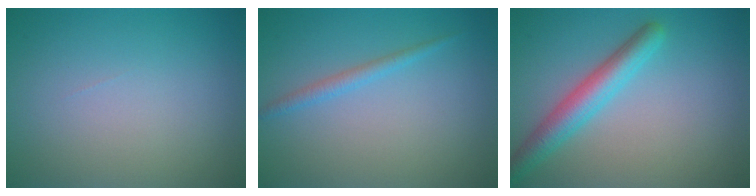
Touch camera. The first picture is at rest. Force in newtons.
{"total": 1.3, "press": 1.3, "slide": 0.1}
{"total": 4.0, "press": 4.0, "slide": 0.1}